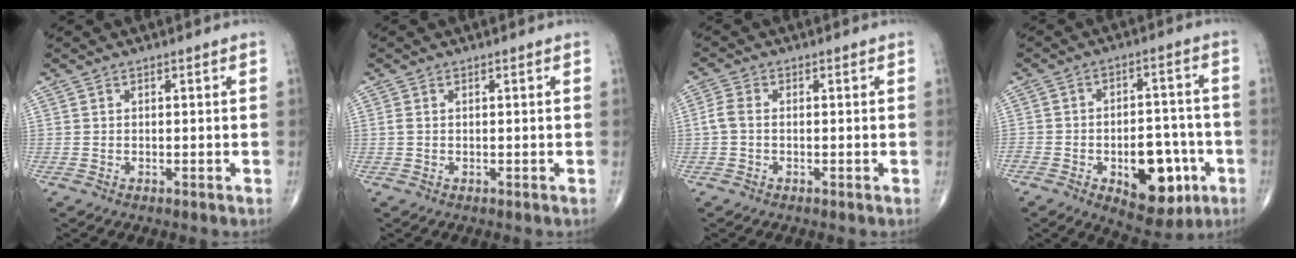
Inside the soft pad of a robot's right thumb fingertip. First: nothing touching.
{"total": 0.7, "force": [0.1, 0.3, 0.6], "torque": [-0.020, 0.007, 0.006]}
{"total": 2.6, "force": [-0.3, 1.6, 2.1], "torque": [-0.048, 0.004, -0.013]}
{"total": 15.0, "force": [-5.7, 8.2, 11.2], "torque": [-0.113, 0.037, -0.072]}